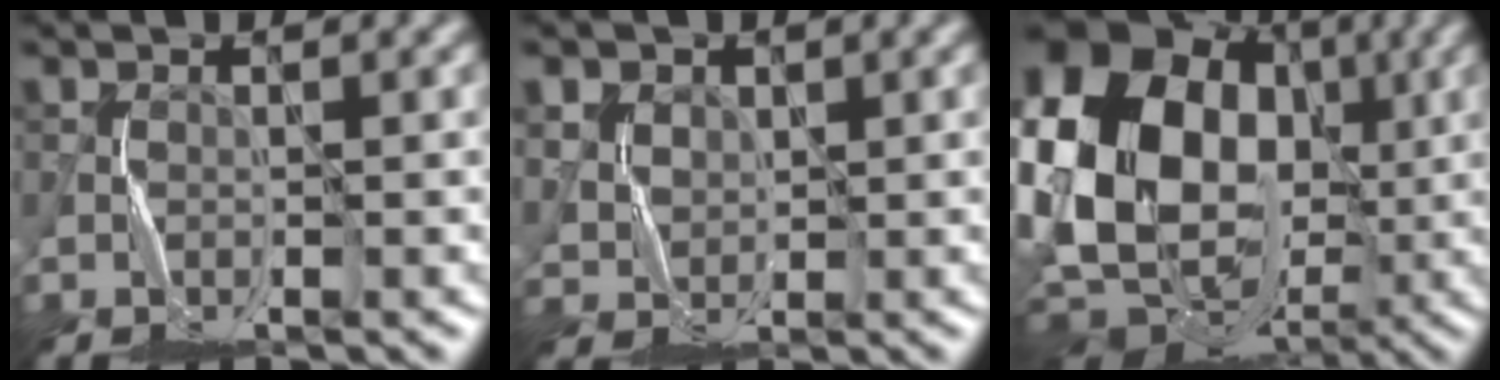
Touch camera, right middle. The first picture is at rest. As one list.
[{"total": 5.2, "force": [3.0, 3.6, 2.2], "torque": [-0.069, 0.008, 0.059]}, {"total": 22.0, "force": [1.4, 16.9, 13.9], "torque": [-0.280, 0.006, 0.013]}]